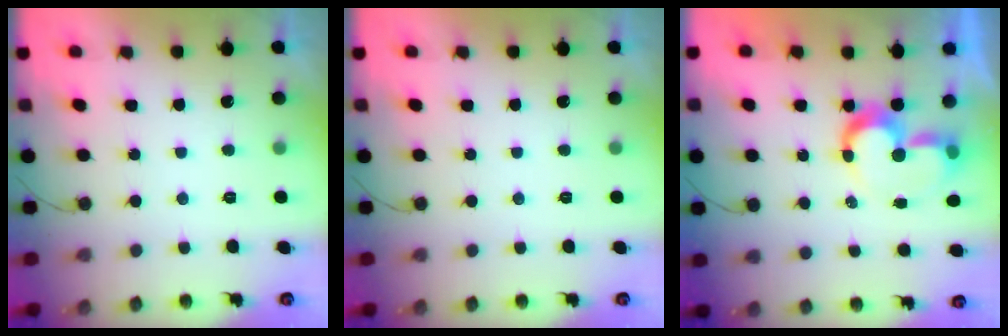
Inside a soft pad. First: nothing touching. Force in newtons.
{"total": 0.0}
{"total": 9.8, "press": 9.8, "slide": 0.6}